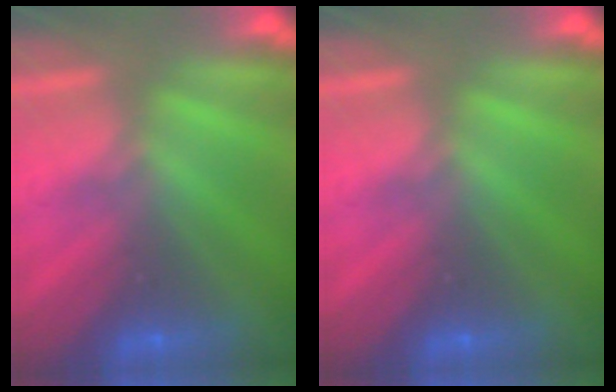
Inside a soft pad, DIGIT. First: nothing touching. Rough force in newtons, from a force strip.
{"total": 0.0}